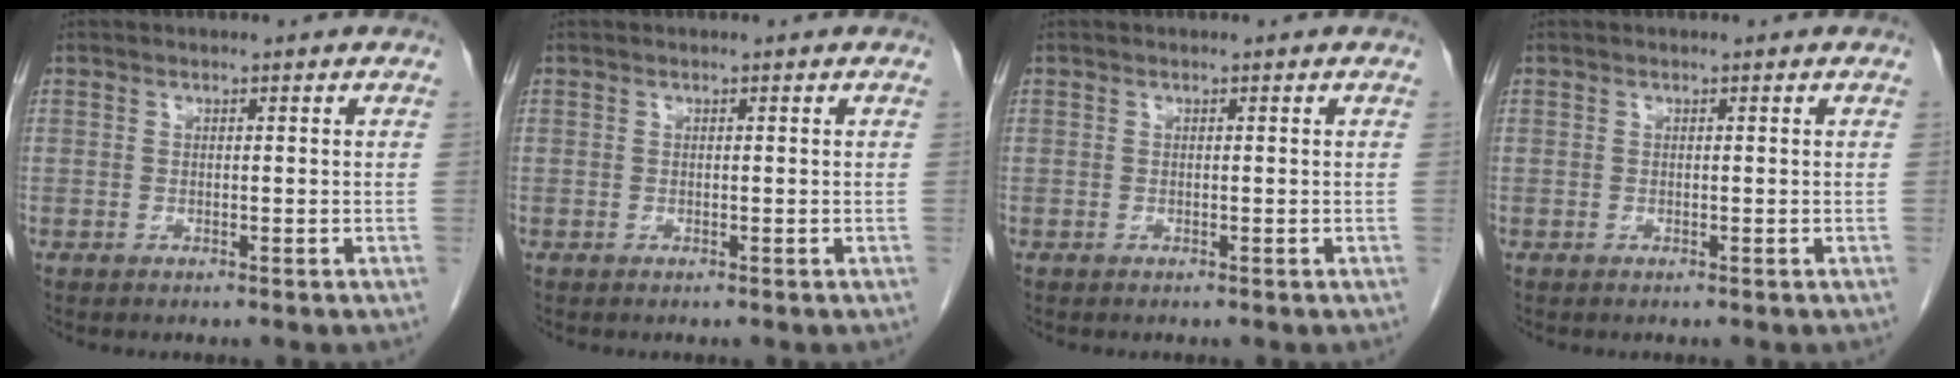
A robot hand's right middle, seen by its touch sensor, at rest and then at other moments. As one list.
[{"total": 0.0}, {"total": 0.0}, {"total": 0.0}]